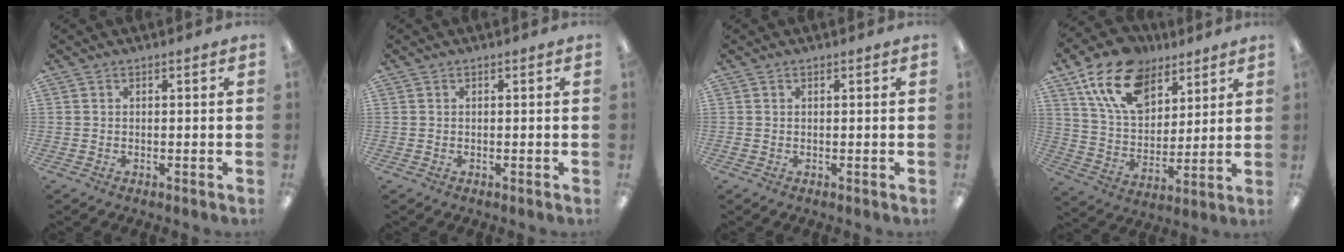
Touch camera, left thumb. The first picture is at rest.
{"total": 0.0}
{"total": 0.5, "force": [0.2, 0.3, 0.3], "torque": [-0.007, 0.004, 0.003]}
{"total": 17.4, "force": [10.7, 10.4, 8.9], "torque": [-0.167, -0.037, 0.199]}